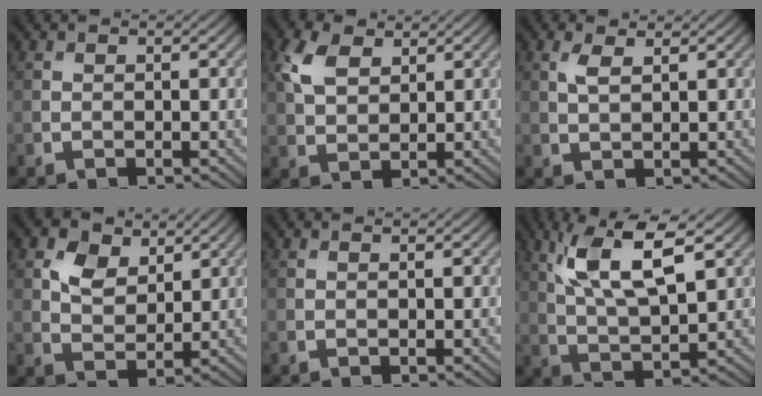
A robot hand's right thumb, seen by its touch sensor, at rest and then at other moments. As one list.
[{"total": 5.3, "force": [2.5, 3.2, 3.5], "torque": [-0.089, 0.008, 0.049]}, {"total": 1.9, "force": [1.0, 0.7, 1.5], "torque": [-0.039, 0.004, 0.021]}, {"total": 5.2, "force": [2.6, 3.3, 3.0], "torque": [-0.065, 0.000, 0.044]}, {"total": 0.0}, {"total": 10.9, "force": [4.7, 3.6, 9.2], "torque": [-0.189, 0.006, 0.090]}]